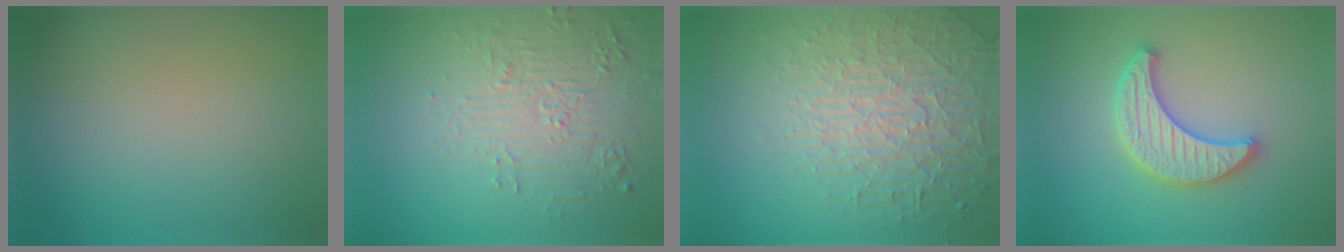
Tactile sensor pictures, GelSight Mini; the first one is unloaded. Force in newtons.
{"total": 5.2, "press": 4.0, "slide": 3.3}
{"total": 8.2, "press": 5.7, "slide": 5.9}
{"total": 4.8, "press": 4.8, "slide": 0.8}